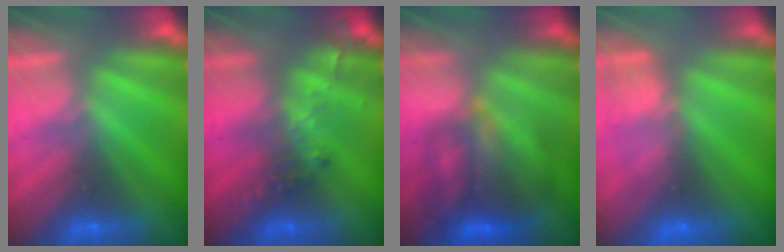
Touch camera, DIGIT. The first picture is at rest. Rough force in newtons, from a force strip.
{"total": 2.8}
{"total": 4.4}
{"total": 7.3}